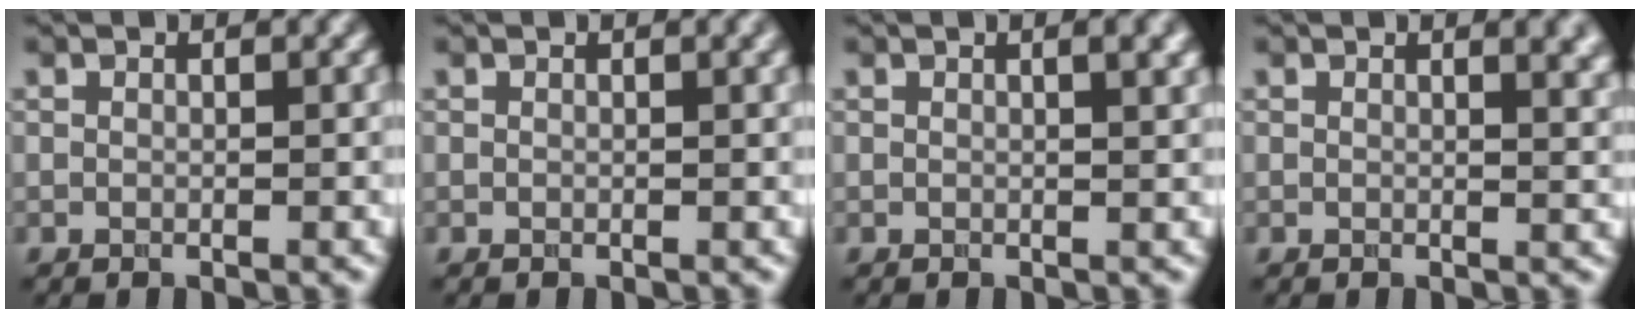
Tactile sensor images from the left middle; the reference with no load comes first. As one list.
[{"total": 1.0, "force": [0.4, 0.2, 0.9], "torque": [-0.009, 0.006, 0.005]}, {"total": 2.5, "force": [1.0, 0.8, 2.2], "torque": [-0.019, 0.004, 0.010]}, {"total": 3.3, "force": [1.6, 1.4, 2.5], "torque": [-0.011, 0.003, 0.020]}]